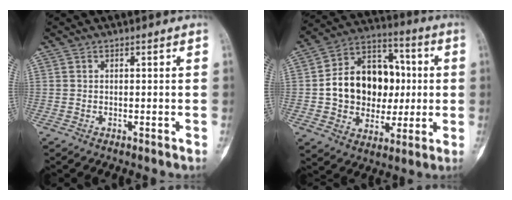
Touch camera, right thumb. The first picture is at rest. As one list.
[{"total": 19.3, "force": [0.6, 14.7, 12.5], "torque": [-0.157, 0.031, 0.016]}]